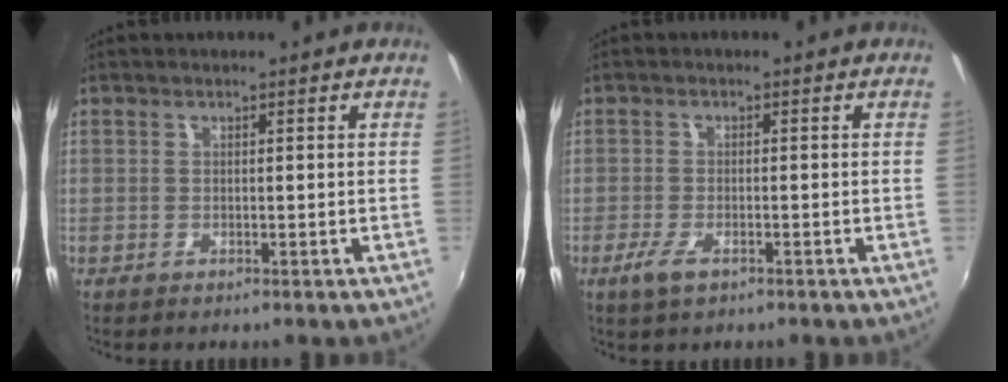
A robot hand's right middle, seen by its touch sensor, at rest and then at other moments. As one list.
[{"total": 3.5, "force": [-2.1, 1.3, 2.4], "torque": [-0.059, -0.007, -0.041]}]